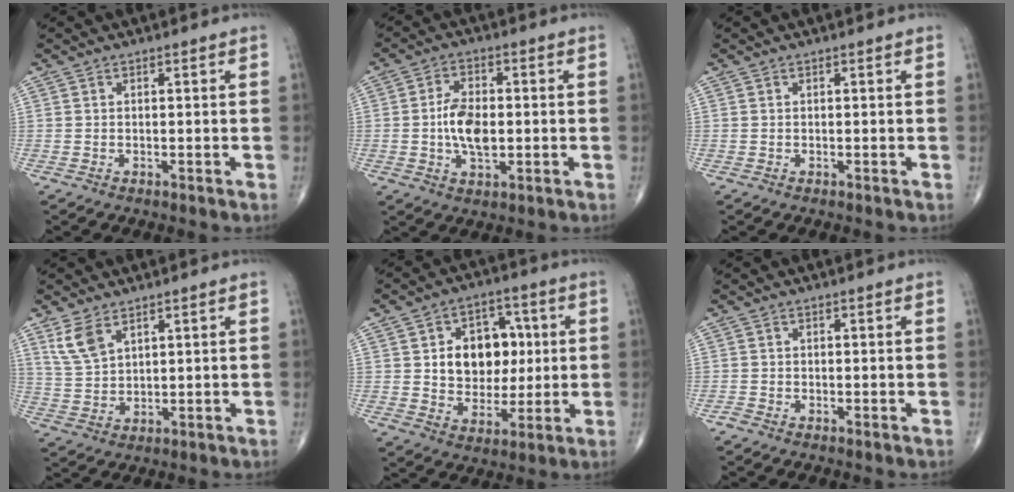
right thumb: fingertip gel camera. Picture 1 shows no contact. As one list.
[{"total": 7.8, "force": [-0.5, 4.3, 6.5], "torque": [-0.114, 0.000, -0.012]}, {"total": 0.0}, {"total": 5.9, "force": [3.6, 2.9, 3.6], "torque": [-0.070, -0.013, 0.083]}, {"total": 13.2, "force": [1.9, 10.0, 8.4], "torque": [-0.071, 0.005, 0.037]}, {"total": 0.7, "force": [-0.5, 0.3, 0.4], "torque": [-0.009, -0.003, -0.015]}]